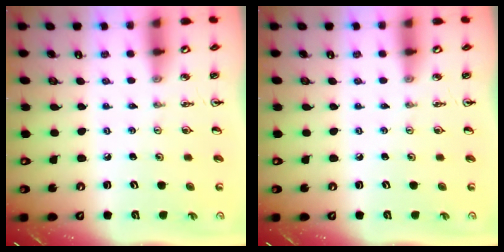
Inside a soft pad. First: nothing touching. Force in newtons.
{"total": 0.0}